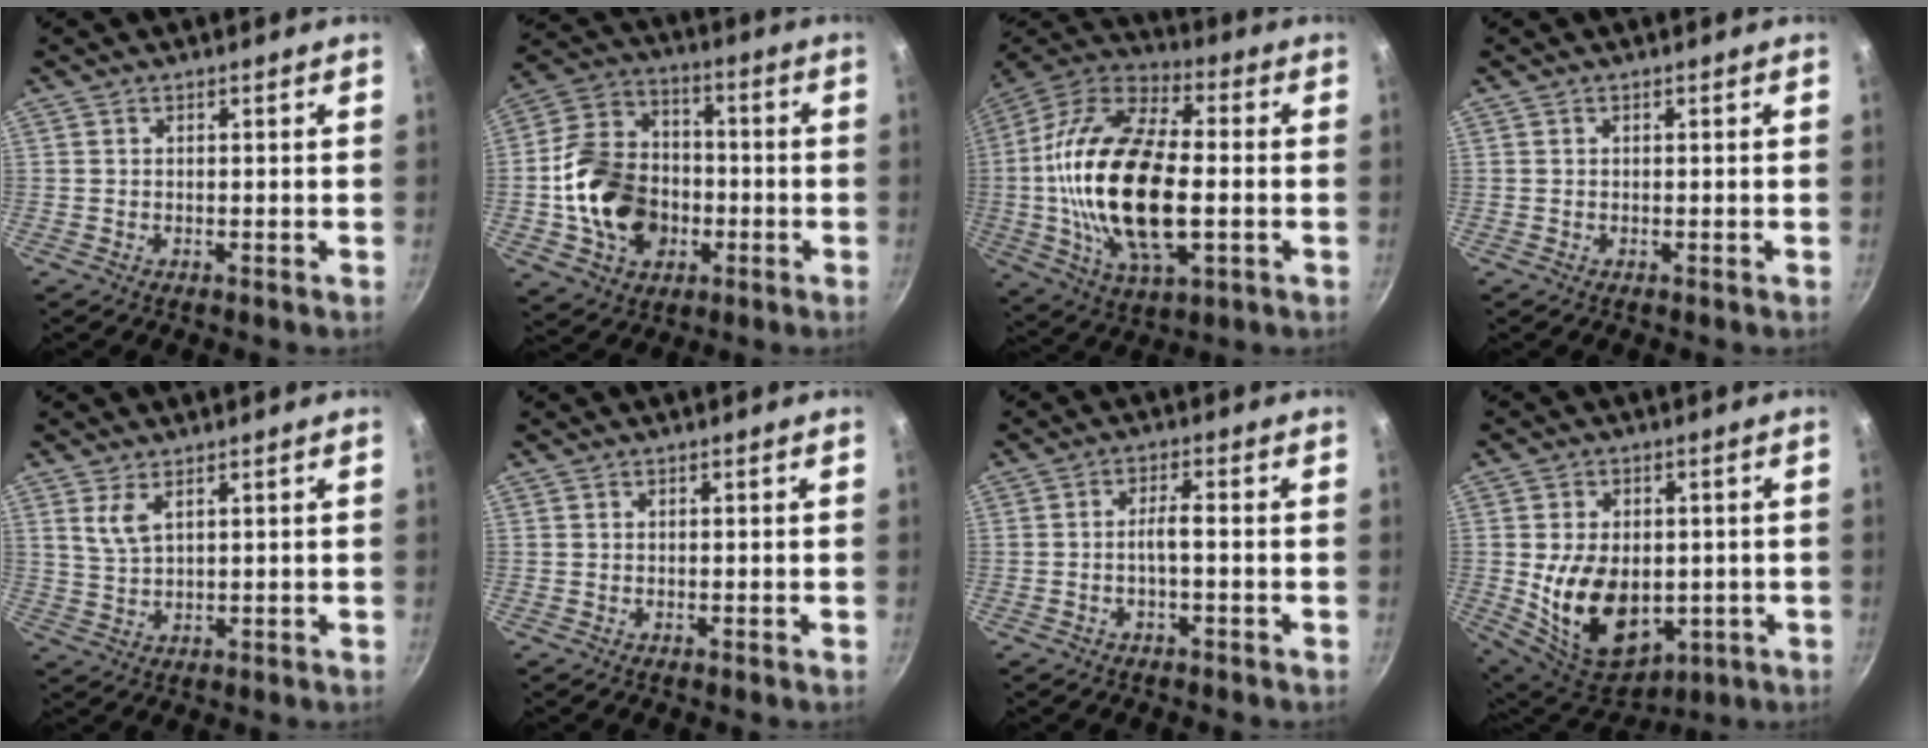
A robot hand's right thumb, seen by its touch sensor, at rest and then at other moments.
{"total": 18.3, "force": [-3.0, 14.2, 11.1], "torque": [-0.174, 0.040, -0.053]}
{"total": 26.3, "force": [-1.9, 13.0, 22.8], "torque": [-0.440, 0.021, -0.041]}
{"total": 0.0}
{"total": 4.2, "force": [2.1, 1.8, 3.1], "torque": [-0.059, -0.015, 0.048]}
{"total": 0.0}
{"total": 3.3, "force": [-1.1, 0.7, 3.1], "torque": [-0.067, 0.020, -0.023]}
{"total": 16.9, "force": [-1.5, 11.6, 12.1], "torque": [-0.184, -0.013, 0.001]}